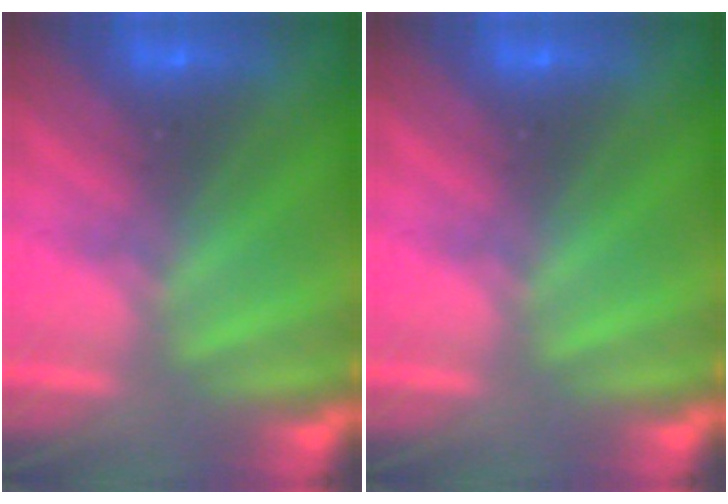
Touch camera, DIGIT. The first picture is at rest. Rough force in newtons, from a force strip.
{"total": 0.0}